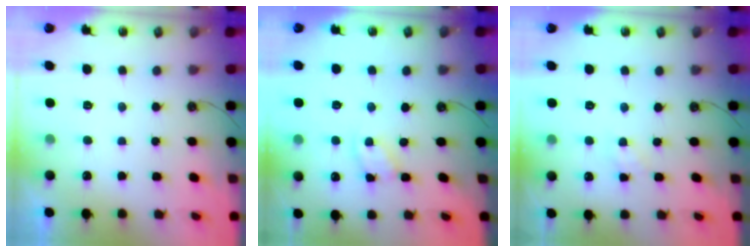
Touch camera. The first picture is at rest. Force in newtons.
{"total": 2.9, "press": 2.9, "slide": 0.1}
{"total": 1.6, "press": 1.6, "slide": 0.2}